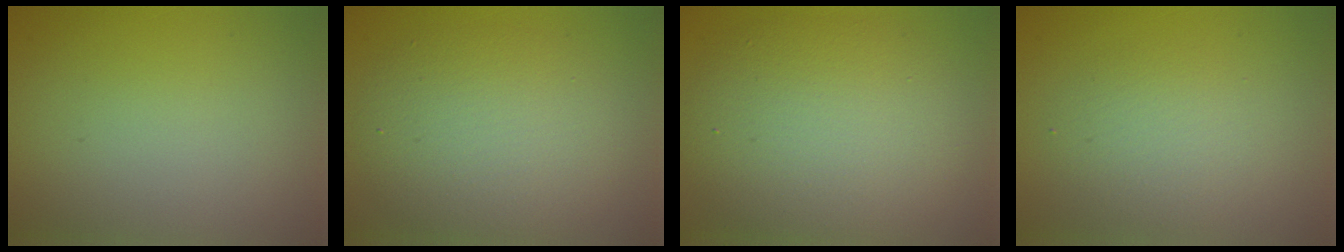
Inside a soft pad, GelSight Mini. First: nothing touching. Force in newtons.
{"total": 5.7, "press": 5.7, "slide": 0.2}
{"total": 8.2, "press": 8.2, "slide": 0.3}
{"total": 2.8, "press": 2.8, "slide": 0.1}